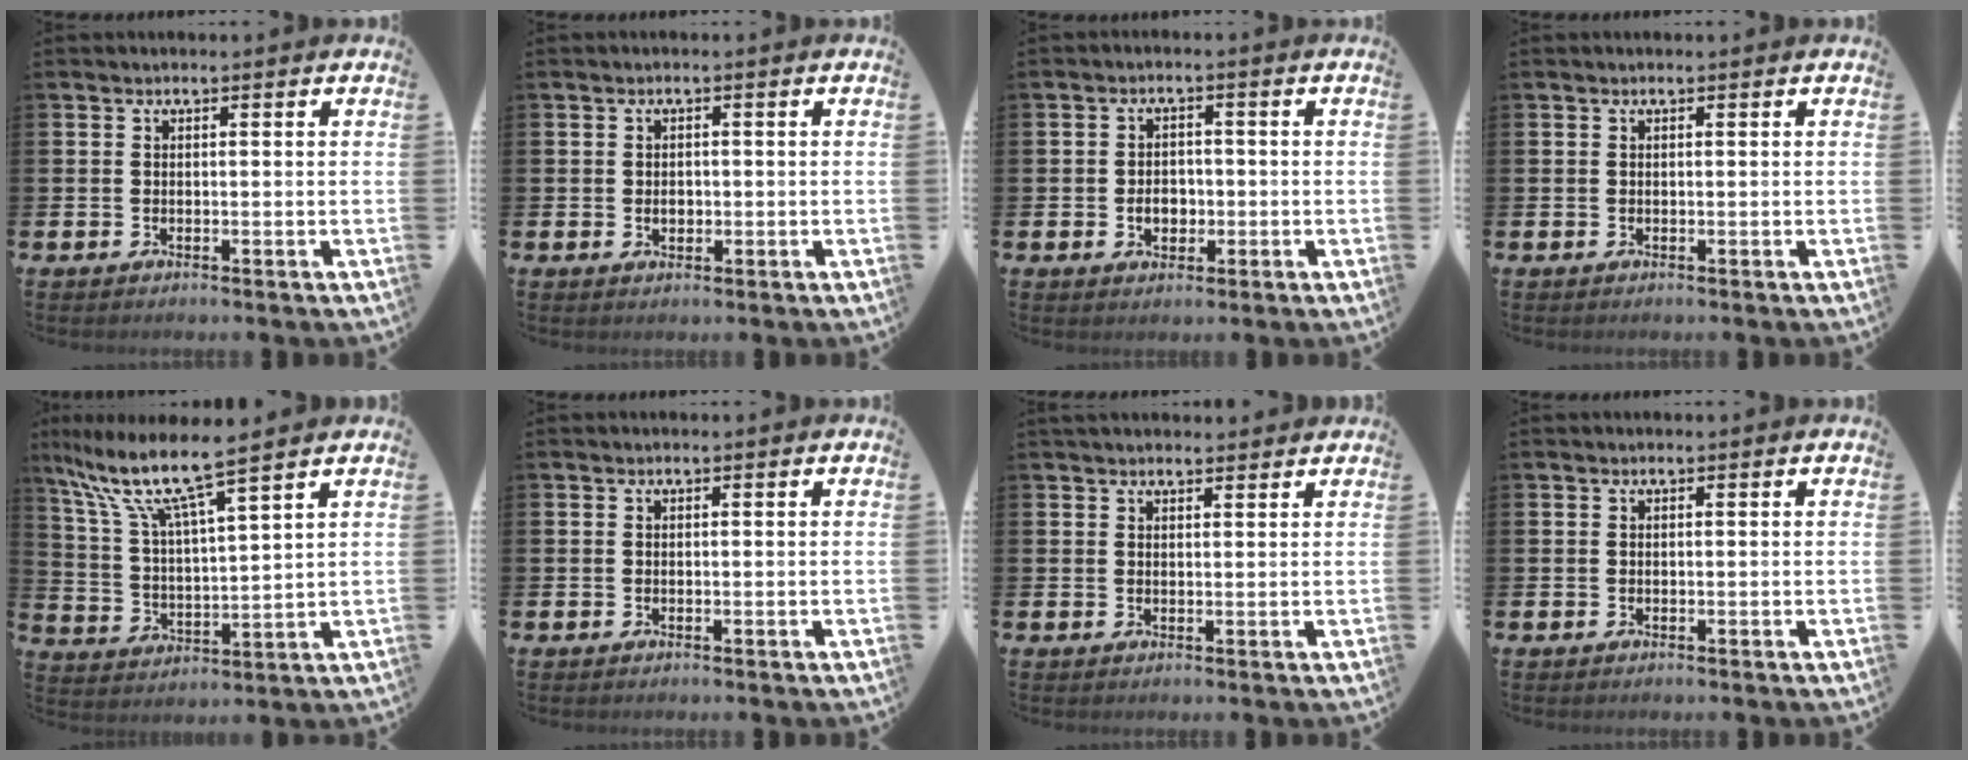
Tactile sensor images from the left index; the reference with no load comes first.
{"total": 1.3, "force": [-0.1, 1.0, 0.9], "torque": [-0.010, 0.004, -0.007]}
{"total": 3.1, "force": [-0.7, 2.3, 1.9], "torque": [-0.022, -0.001, -0.020]}
{"total": 0.0}
{"total": 9.5, "force": [7.9, 0.9, 5.2], "torque": [-0.138, -0.040, 0.133]}
{"total": 0.0}
{"total": 2.0, "force": [2.0, 0.4, 0.3], "torque": [0.000, -0.006, 0.034]}
{"total": 0.0}